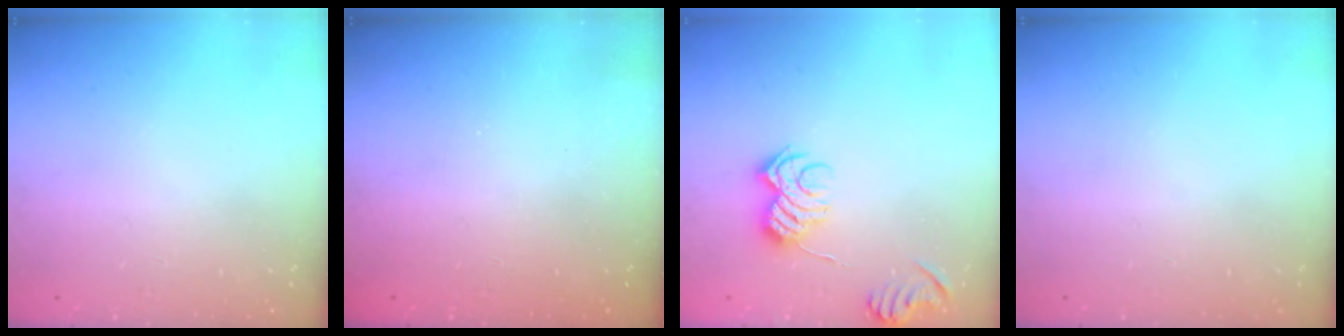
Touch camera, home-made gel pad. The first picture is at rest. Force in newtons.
{"total": 2.4, "press": 2.3, "slide": 0.8}
{"total": 10.0, "press": 10.0, "slide": 0.3}
{"total": 0.0}